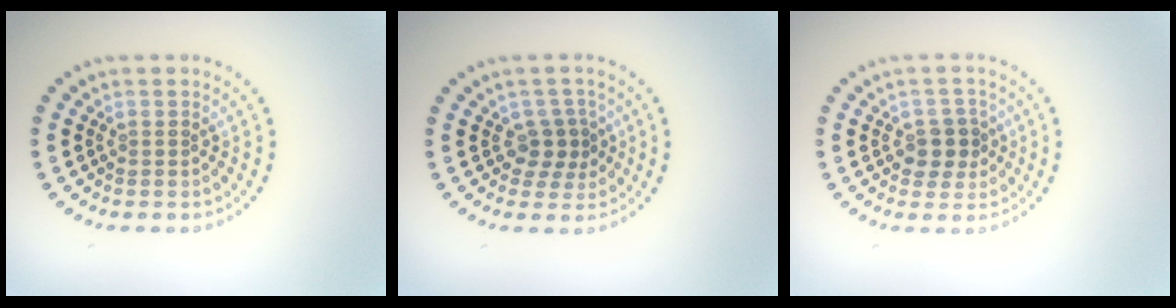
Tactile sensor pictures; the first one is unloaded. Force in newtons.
{"total": 2.2, "press": 1.9, "slide": 1.2}
{"total": 2.6, "press": 2.5, "slide": 0.9}